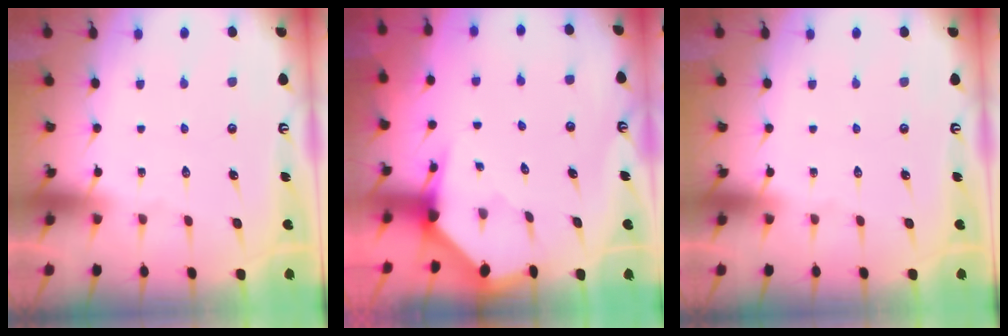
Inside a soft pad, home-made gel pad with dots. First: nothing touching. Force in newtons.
{"total": 3.3, "press": 3.3, "slide": 0.3}
{"total": 0.0}